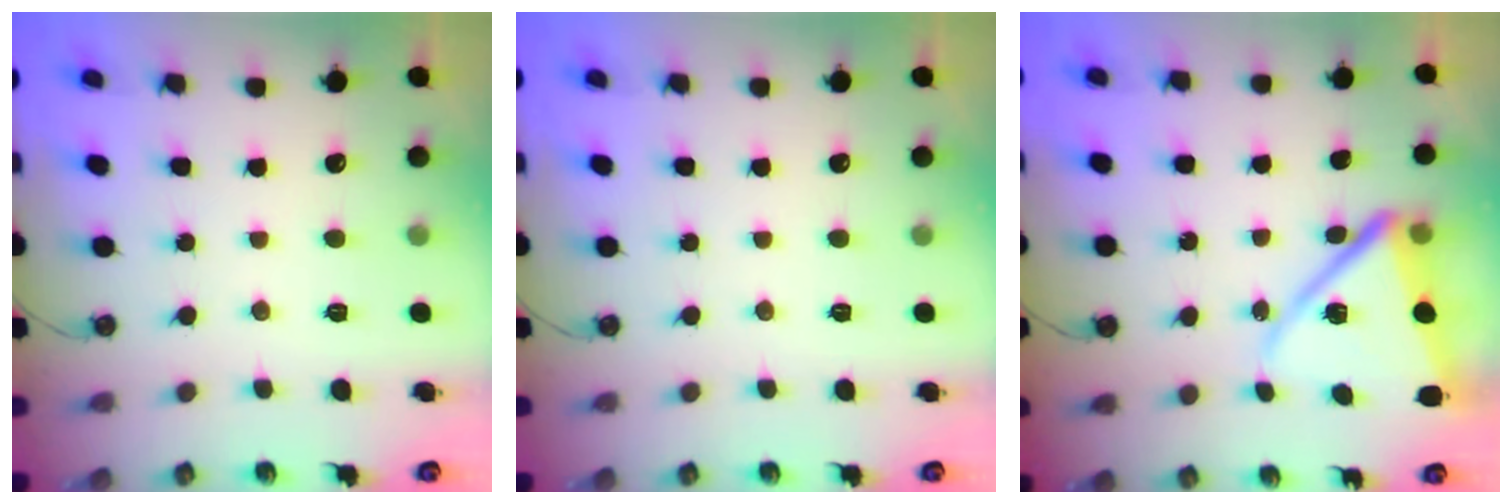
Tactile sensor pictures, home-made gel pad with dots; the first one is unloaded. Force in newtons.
{"total": 0.0}
{"total": 14.7, "press": 14.7, "slide": 1.5}